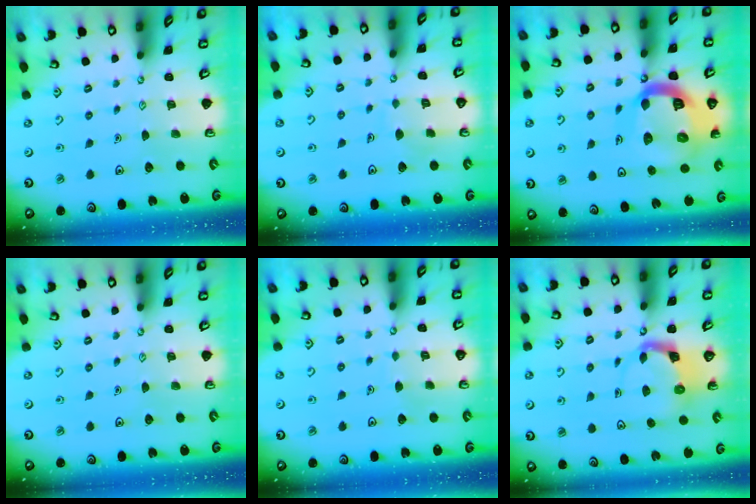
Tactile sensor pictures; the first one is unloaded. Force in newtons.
{"total": 5.6, "press": 5.6, "slide": 0.3}
{"total": 22.0, "press": 21.8, "slide": 2.4}
{"total": 0.0}
{"total": 2.3, "press": 2.3, "slide": 0.1}
{"total": 3.7, "press": 3.6, "slide": 0.7}